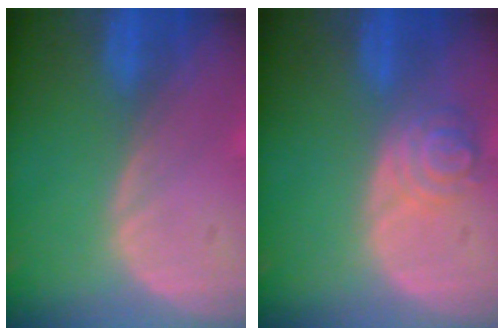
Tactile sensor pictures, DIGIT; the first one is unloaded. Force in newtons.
{"total": 4.2, "press": 4.2, "slide": 0.7}